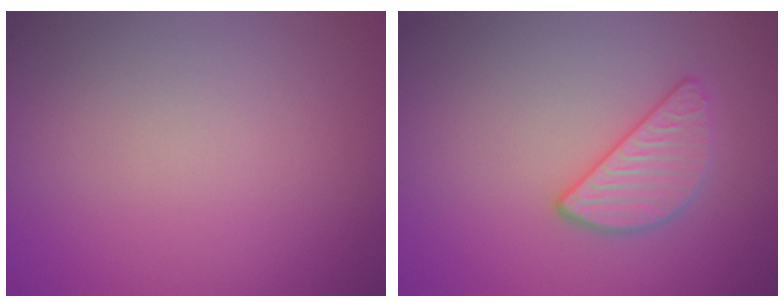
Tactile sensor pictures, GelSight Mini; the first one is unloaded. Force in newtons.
{"total": 2.8, "press": 2.7, "slide": 0.4}